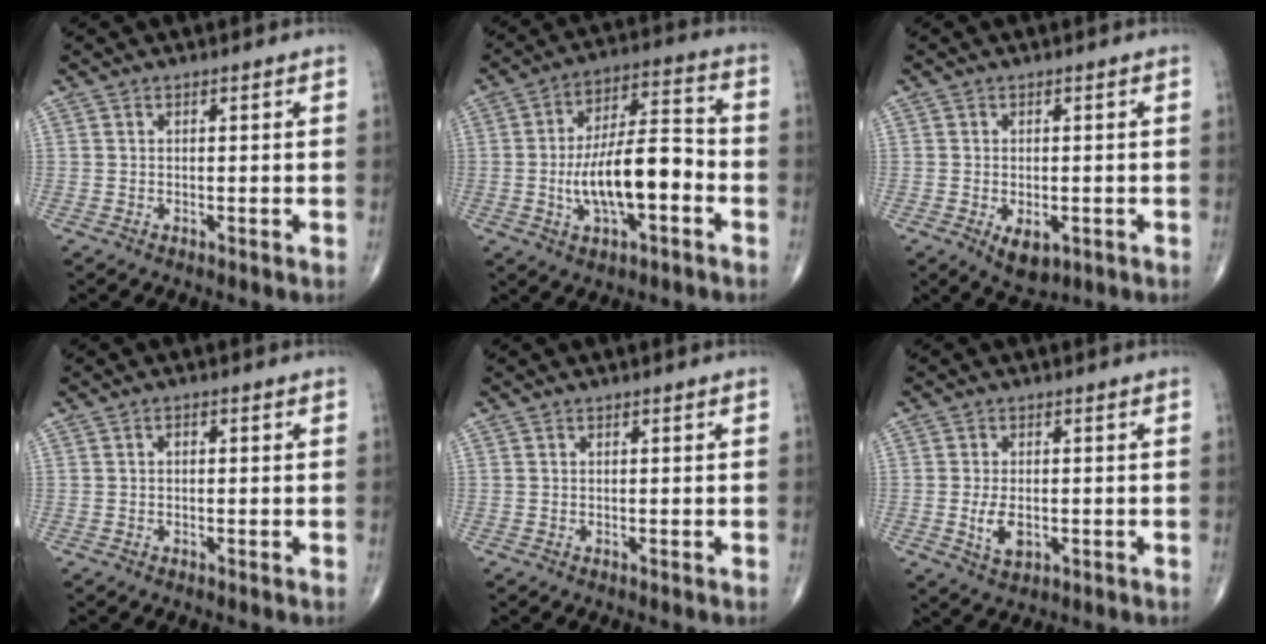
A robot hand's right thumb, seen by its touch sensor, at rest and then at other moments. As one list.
[{"total": 15.2, "force": [-3.4, 6.1, 13.4], "torque": [-0.221, 0.035, -0.060]}, {"total": 4.7, "force": [-1.6, 2.7, 3.5], "torque": [-0.050, -0.002, -0.014]}, {"total": 1.0, "force": [0.1, 0.6, 0.7], "torque": [-0.009, 0.004, -0.002]}, {"total": 0.0}, {"total": 4.9, "force": [-0.9, 2.8, 3.9], "torque": [-0.068, -0.006, -0.009]}]